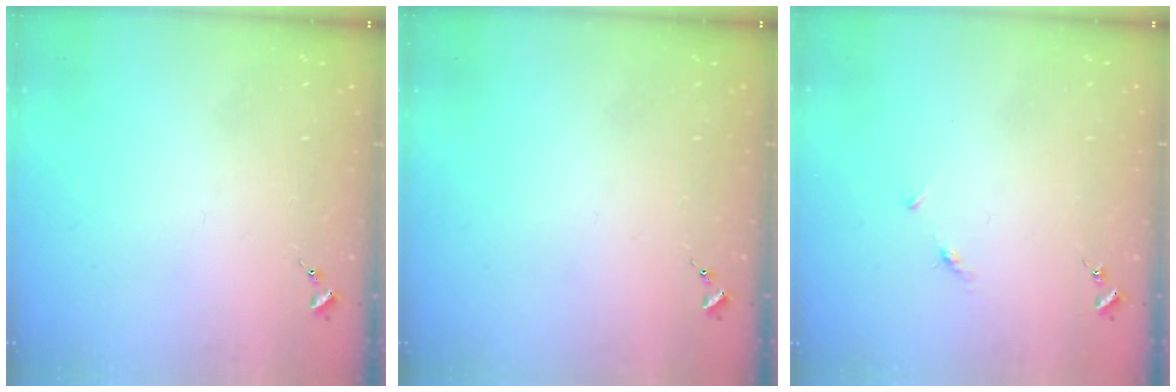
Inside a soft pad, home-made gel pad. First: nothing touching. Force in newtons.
{"total": 0.0}
{"total": 3.9, "press": 3.8, "slide": 0.5}